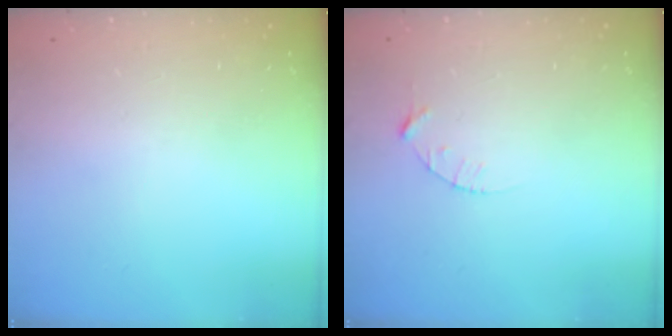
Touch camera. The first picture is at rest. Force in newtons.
{"total": 3.1, "press": 3.1, "slide": 0.4}